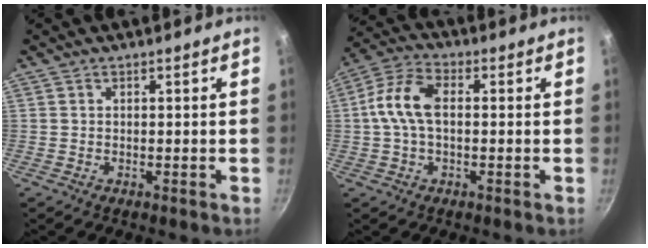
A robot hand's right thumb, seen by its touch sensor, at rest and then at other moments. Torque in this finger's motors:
{"motor_torque": [1.12, 1.12, 1.41, 0.92, 0.29]}